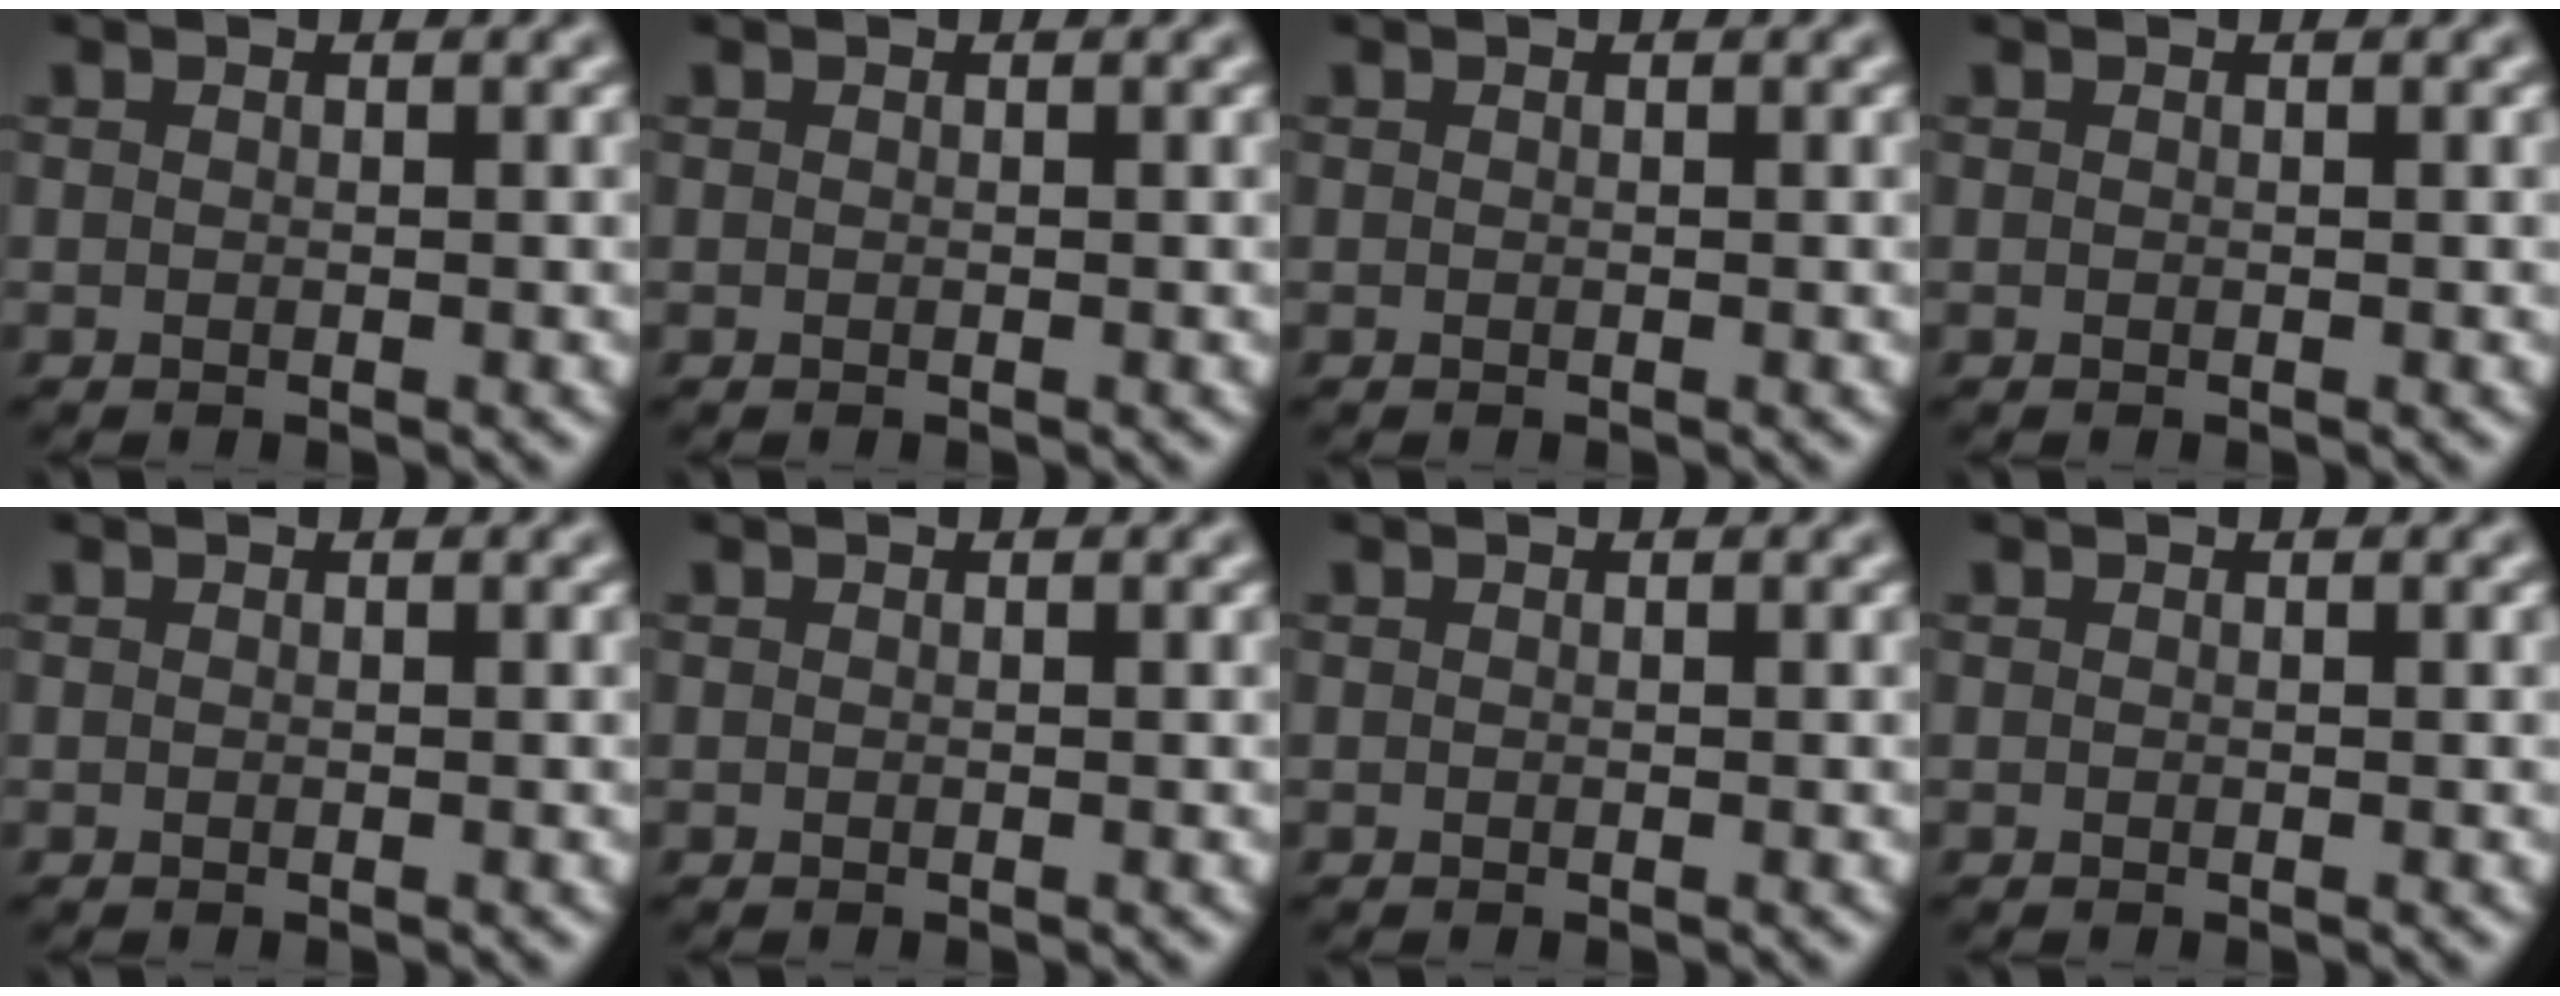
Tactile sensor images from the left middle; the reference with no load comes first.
{"total": 0.0}
{"total": 0.0}
{"total": 0.0}
{"total": 0.0}
{"total": 0.0}
{"total": 0.0}
{"total": 0.0}